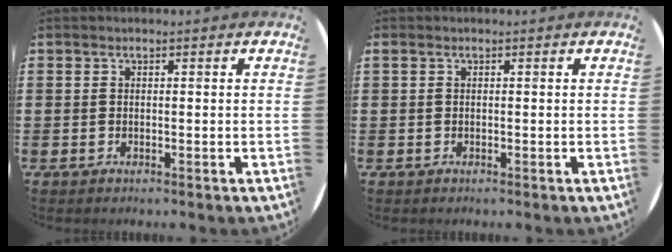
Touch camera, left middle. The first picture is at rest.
{"total": 0.0}